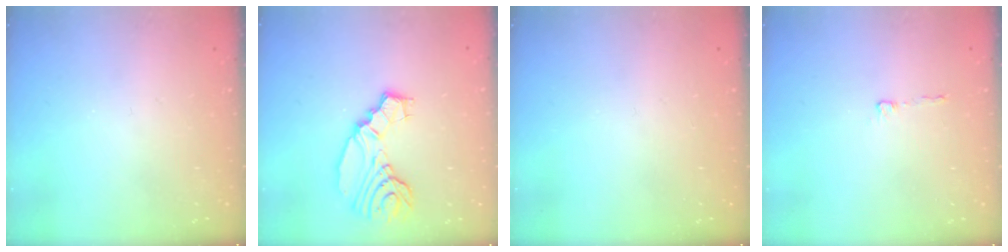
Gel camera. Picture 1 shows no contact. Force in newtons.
{"total": 10.8, "press": 10.7, "slide": 1.0}
{"total": 0.0}
{"total": 2.1, "press": 2.1, "slide": 0.2}